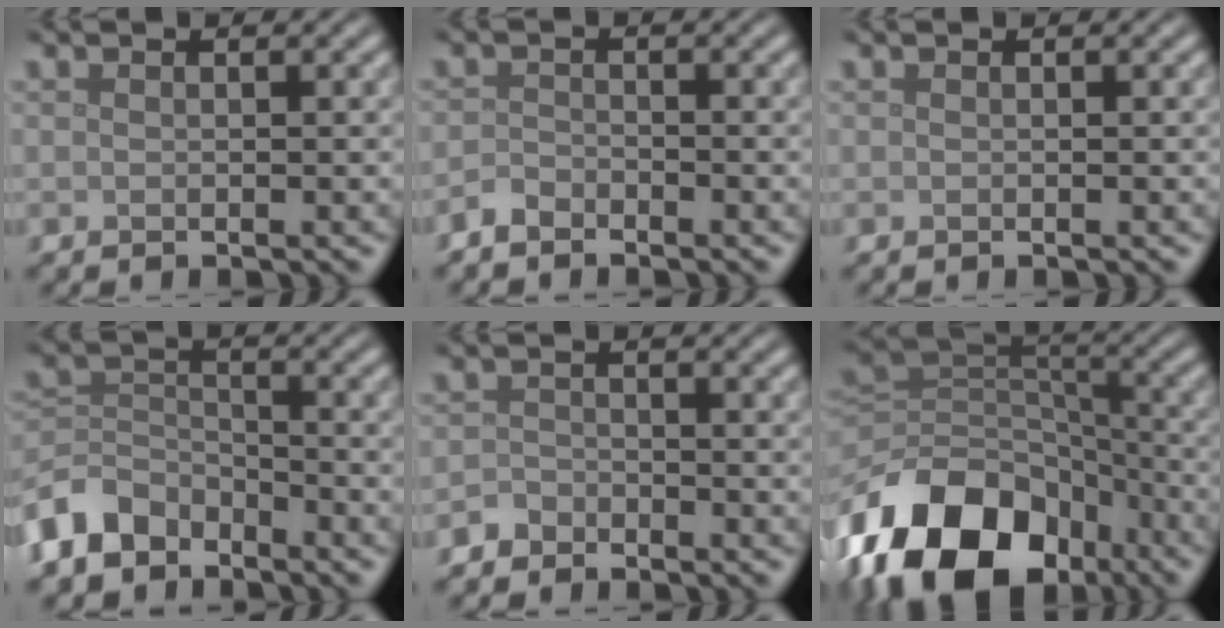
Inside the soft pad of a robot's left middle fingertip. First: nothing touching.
{"total": 1.4, "force": [-1.2, 0.6, 0.4], "torque": [-0.006, 0.003, -0.028]}
{"total": 0.0}
{"total": 4.9, "force": [-3.9, 2.8, 1.4], "torque": [-0.028, -0.001, -0.088]}
{"total": 1.4, "force": [-1.1, 0.7, 0.0], "torque": [0.004, 0.006, -0.025]}
{"total": 15.1, "force": [-9.1, 9.5, 7.5], "torque": [-0.168, -0.005, -0.165]}